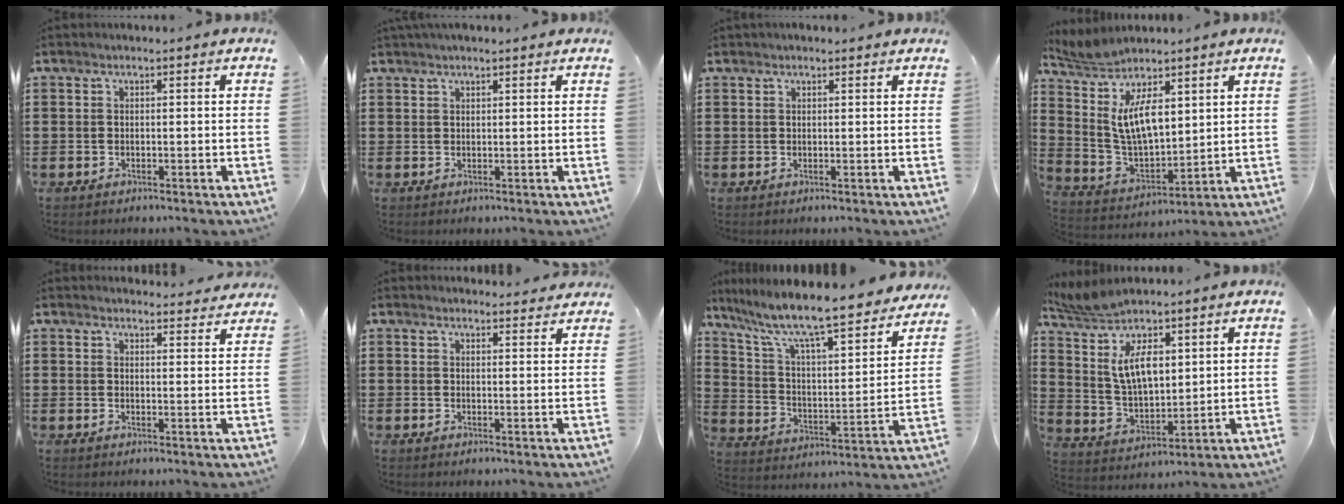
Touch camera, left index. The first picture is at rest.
{"total": 1.2, "force": [1.1, 0.3, 0.4], "torque": [-0.009, 0.001, 0.020]}
{"total": 0.7, "force": [0.7, 0.2, 0.2], "torque": [-0.005, 0.003, 0.012]}
{"total": 9.5, "force": [5.0, 4.4, 6.7], "torque": [-0.158, -0.015, 0.091]}
{"total": 2.7, "force": [2.6, 0.3, 0.2], "torque": [-0.005, -0.011, 0.048]}
{"total": 2.0, "force": [2.0, 0.4, 0.1], "torque": [0.001, -0.006, 0.038]}
{"total": 9.9, "force": [8.3, 0.8, 5.2], "torque": [-0.137, -0.065, 0.135]}
{"total": 9.6, "force": [5.3, 4.6, 6.5], "torque": [-0.163, -0.010, 0.093]}